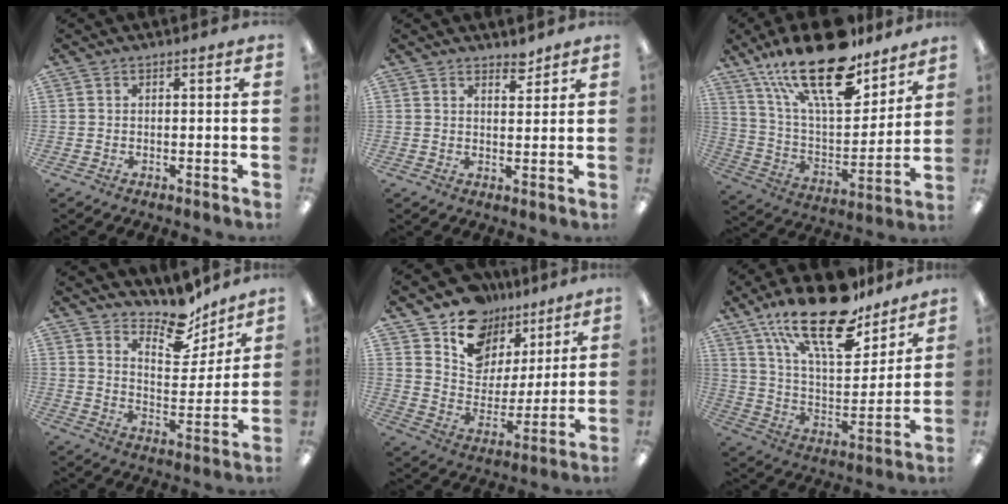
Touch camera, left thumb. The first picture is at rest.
{"total": 3.3, "force": [3.0, 1.1, 0.8], "torque": [0.003, -0.021, 0.051]}
{"total": 26.0, "force": [17.4, 10.1, 16.5], "torque": [-0.278, -0.103, 0.298]}
{"total": 12.5, "force": [10.6, 4.9, 4.4], "torque": [-0.055, -0.086, 0.191]}
{"total": 13.6, "force": [9.6, 9.1, 3.1], "torque": [-0.066, -0.071, 0.182]}
{"total": 24.1, "force": [16.5, 9.6, 14.7], "torque": [-0.242, -0.098, 0.284]}